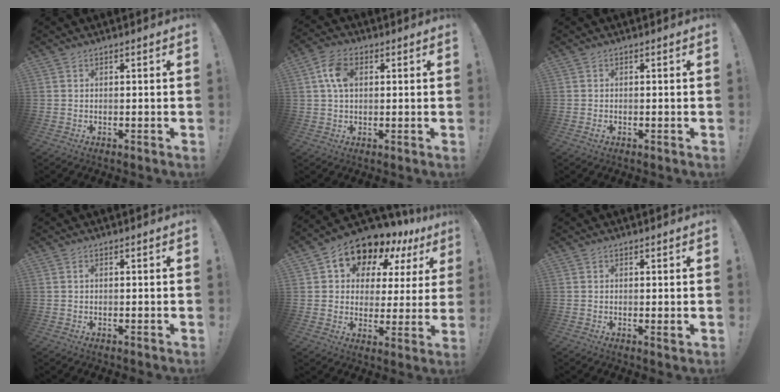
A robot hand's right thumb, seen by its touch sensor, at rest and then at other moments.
{"total": 8.0, "force": [1.8, 5.3, 5.7], "torque": [-0.106, 0.010, 0.036]}
{"total": 1.0, "force": [-0.5, 0.5, 0.7], "torque": [-0.010, 0.002, -0.010]}
{"total": 0.0}
{"total": 11.8, "force": [9.6, 5.7, 4.0], "torque": [-0.070, -0.086, 0.165]}
{"total": 1.3, "force": [0.4, 0.2, 1.3], "torque": [-0.009, -0.005, 0.004]}